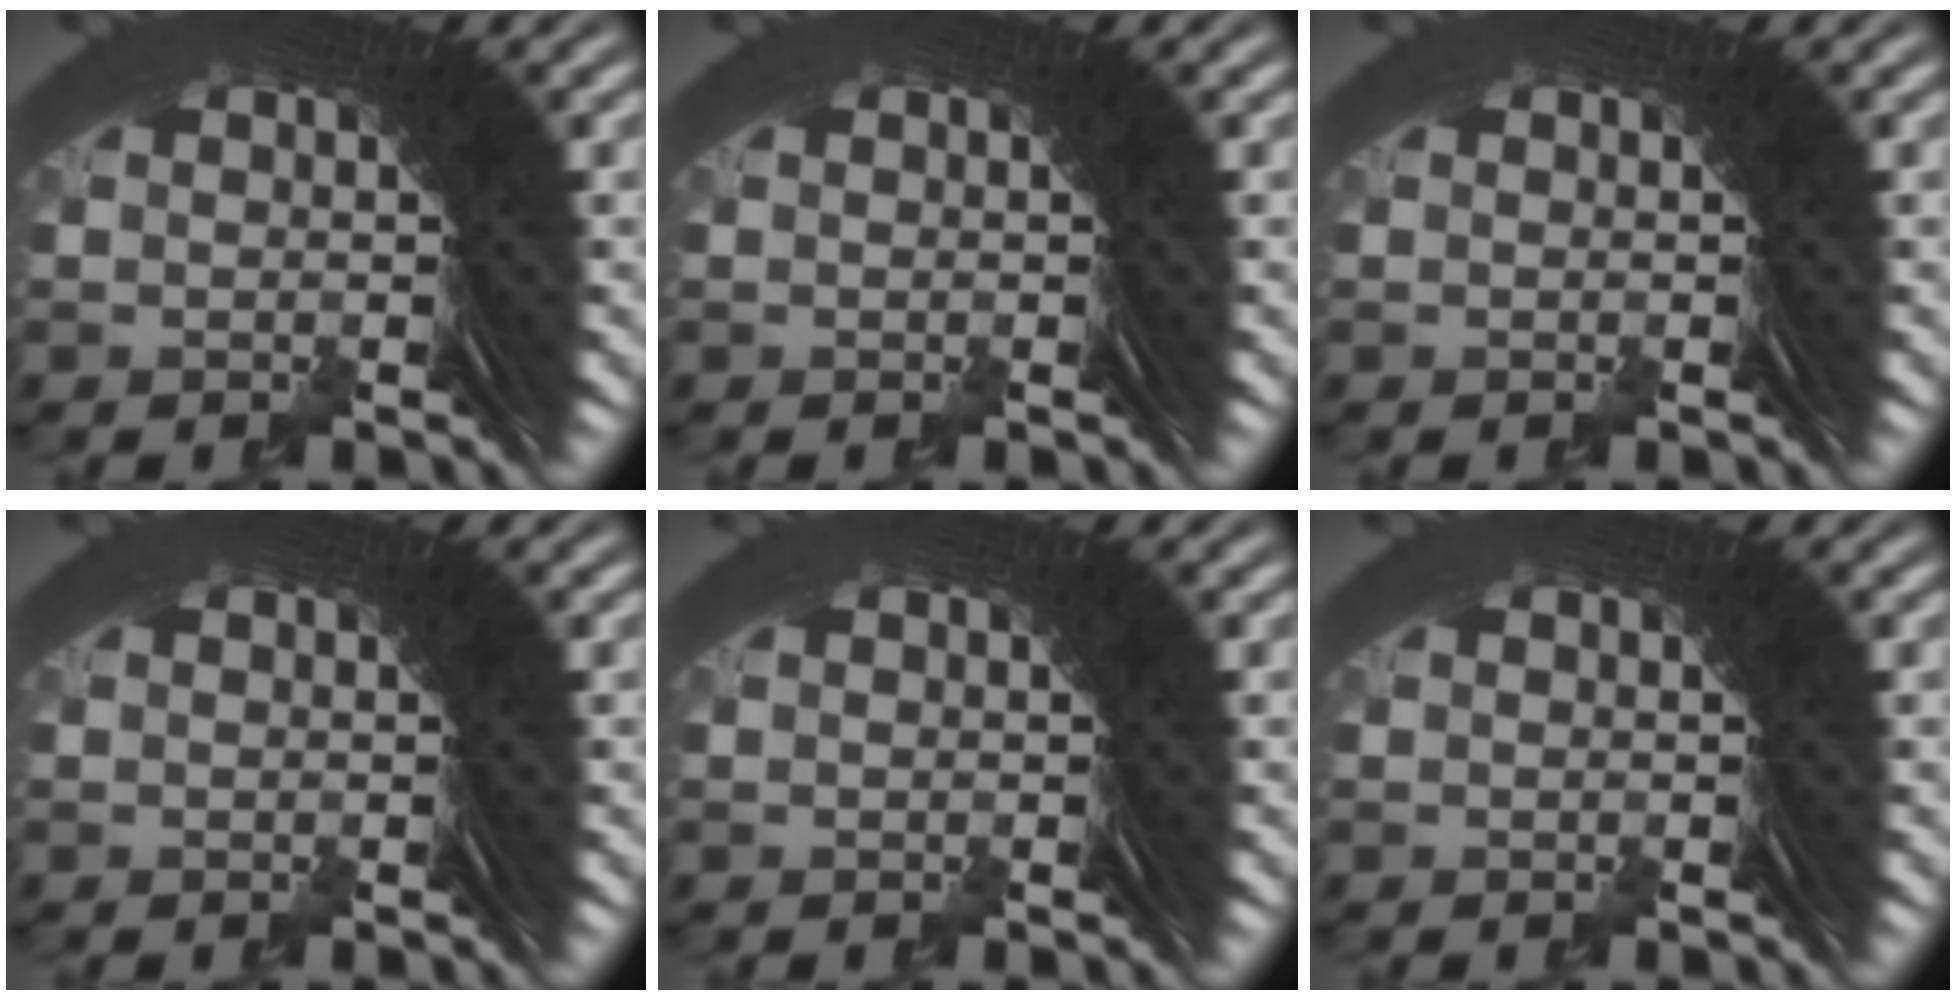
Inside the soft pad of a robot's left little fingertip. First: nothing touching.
{"total": 0.0}
{"total": 0.0}
{"total": 0.0}
{"total": 0.0}
{"total": 0.0}